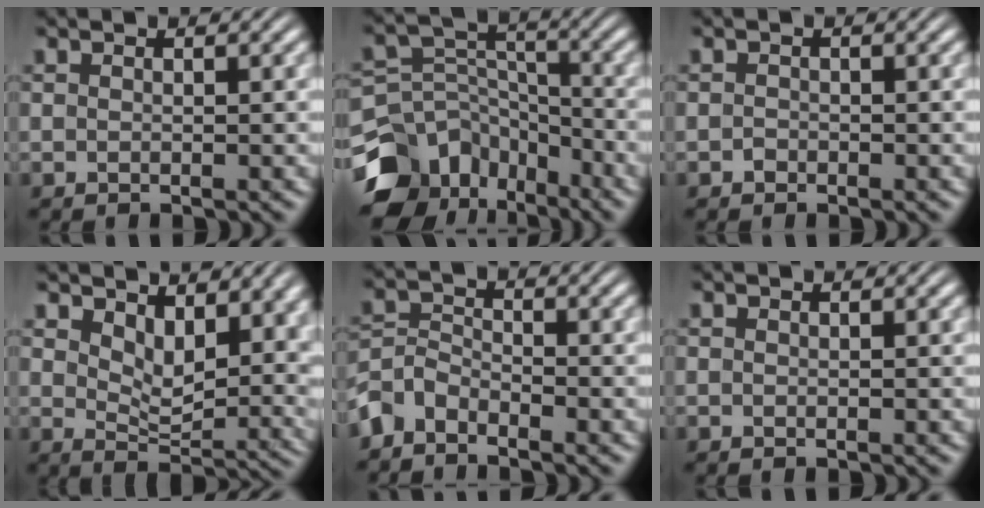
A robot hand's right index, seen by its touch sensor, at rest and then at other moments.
{"total": 11.0, "force": [-5.5, 8.2, 4.8], "torque": [-0.074, -0.047, -0.083]}
{"total": 0.6, "force": [-0.6, 0.1, -0.1], "torque": [0.002, -0.006, -0.007]}
{"total": 5.8, "force": [3.7, 2.4, 3.8], "torque": [-0.042, -0.011, 0.054]}
{"total": 4.6, "force": [-2.9, 3.3, 1.5], "torque": [-0.030, -0.015, -0.052]}
{"total": 0.0}